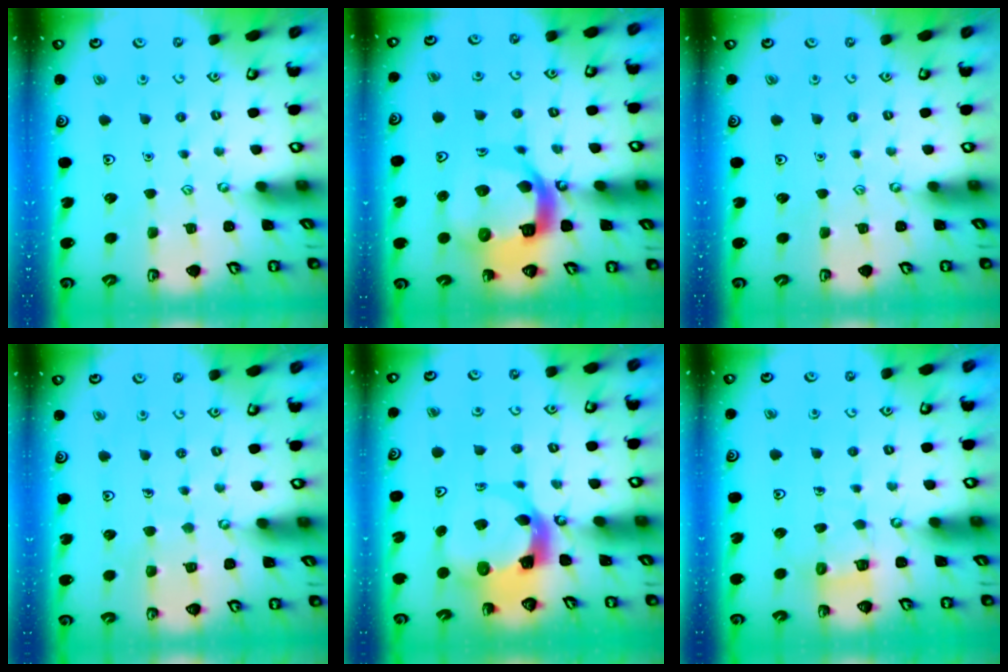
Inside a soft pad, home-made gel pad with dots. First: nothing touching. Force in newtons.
{"total": 15.7, "press": 15.6, "slide": 1.7}
{"total": 0.0}
{"total": 5.9, "press": 5.9, "slide": 0.5}
{"total": 5.4, "press": 5.4, "slide": 0.8}
{"total": 4.7, "press": 4.7, "slide": 0.4}